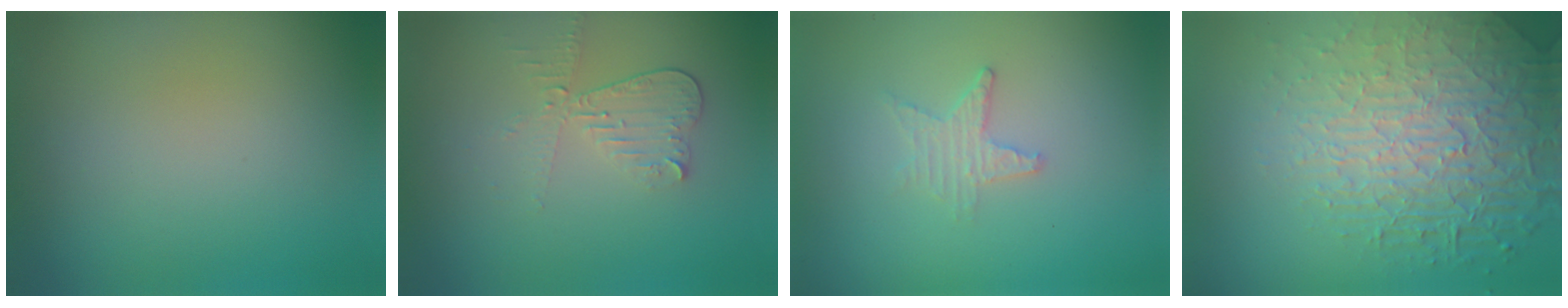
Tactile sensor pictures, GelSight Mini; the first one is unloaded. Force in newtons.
{"total": 2.8, "press": 2.5, "slide": 1.3}
{"total": 1.7, "press": 1.6, "slide": 0.4}
{"total": 8.0, "press": 5.6, "slide": 5.7}